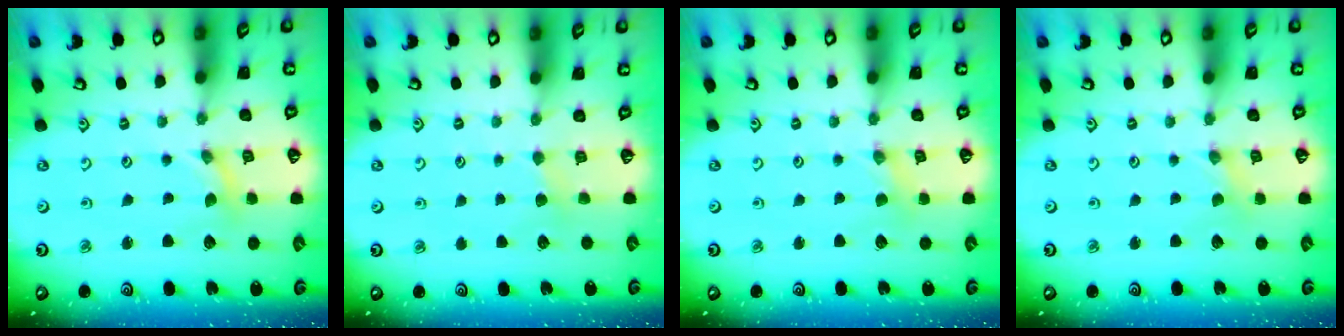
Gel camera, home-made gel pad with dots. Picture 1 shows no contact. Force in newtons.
{"total": 2.3, "press": 2.2, "slide": 0.3}
{"total": 1.3, "press": 1.2, "slide": 0.3}
{"total": 0.0}